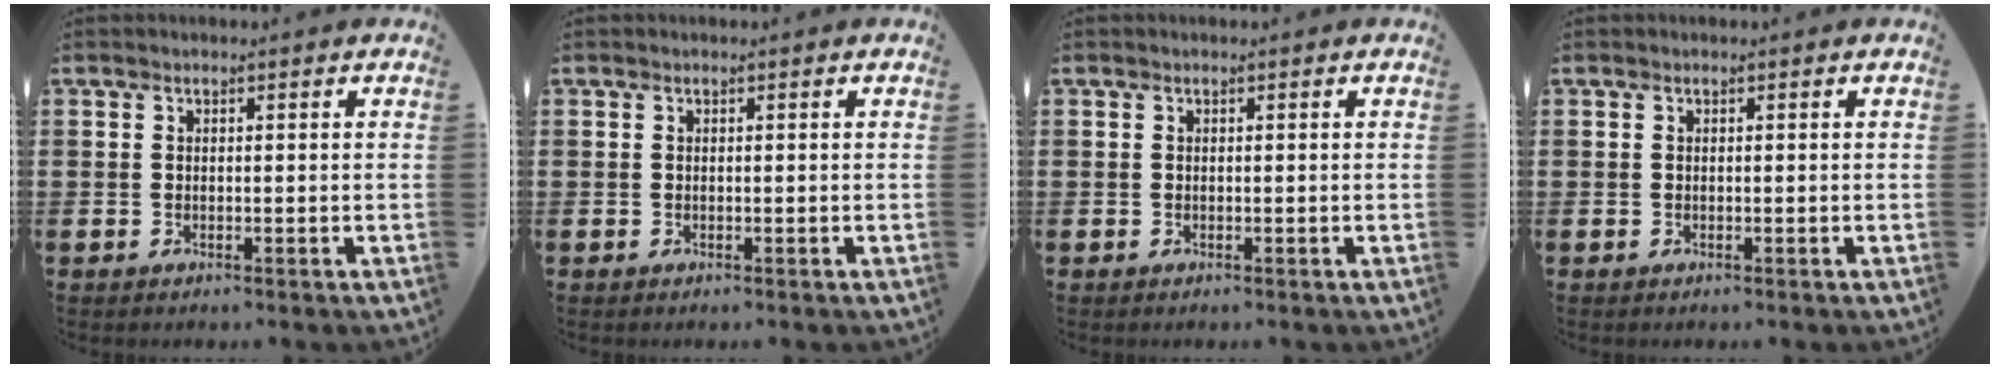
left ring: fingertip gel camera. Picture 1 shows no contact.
{"total": 0.0}
{"total": 0.0}
{"total": 0.0}